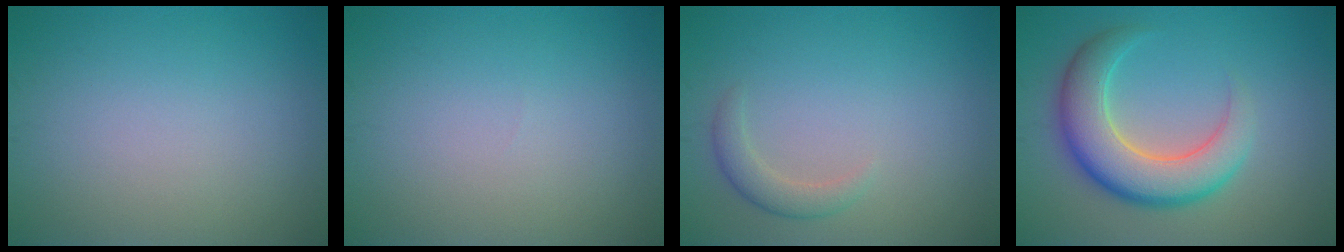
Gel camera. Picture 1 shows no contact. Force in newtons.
{"total": 0.0}
{"total": 1.8, "press": 1.8, "slide": 0.3}
{"total": 7.1, "press": 7.1, "slide": 0.4}